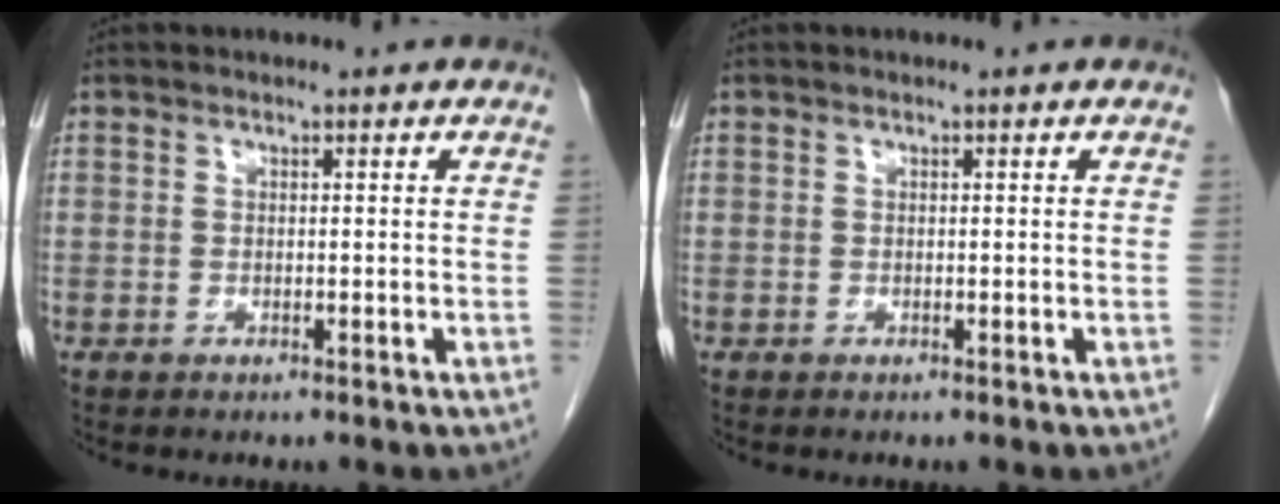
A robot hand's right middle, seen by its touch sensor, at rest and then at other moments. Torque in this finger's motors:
{"motor_torque": [0.03, 0.00, 0.04, 0.00]}